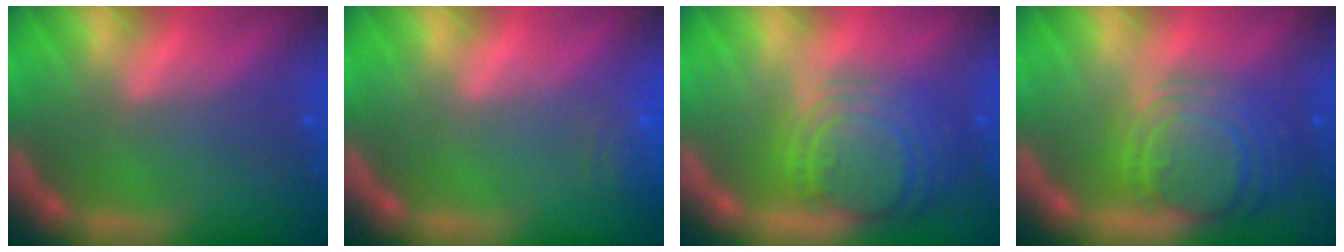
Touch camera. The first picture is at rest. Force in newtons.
{"total": 3.0}
{"total": 9.5}
{"total": 9.1}